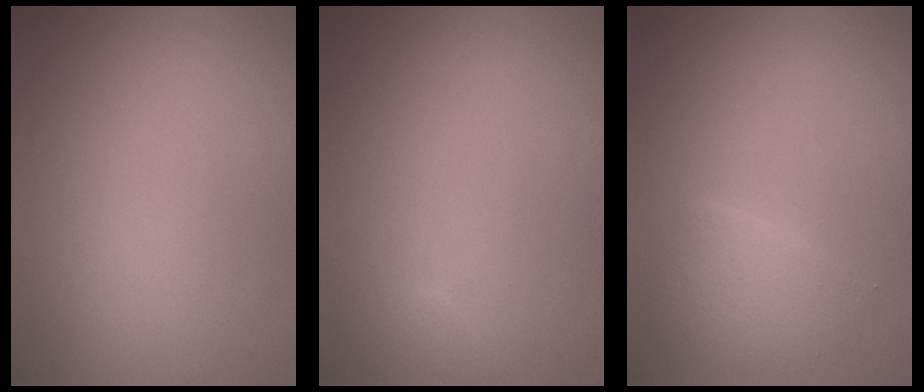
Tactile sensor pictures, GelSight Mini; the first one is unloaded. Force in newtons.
{"total": 0.7, "press": 0.7, "slide": 0.0}
{"total": 2.3, "press": 2.3, "slide": 0.1}